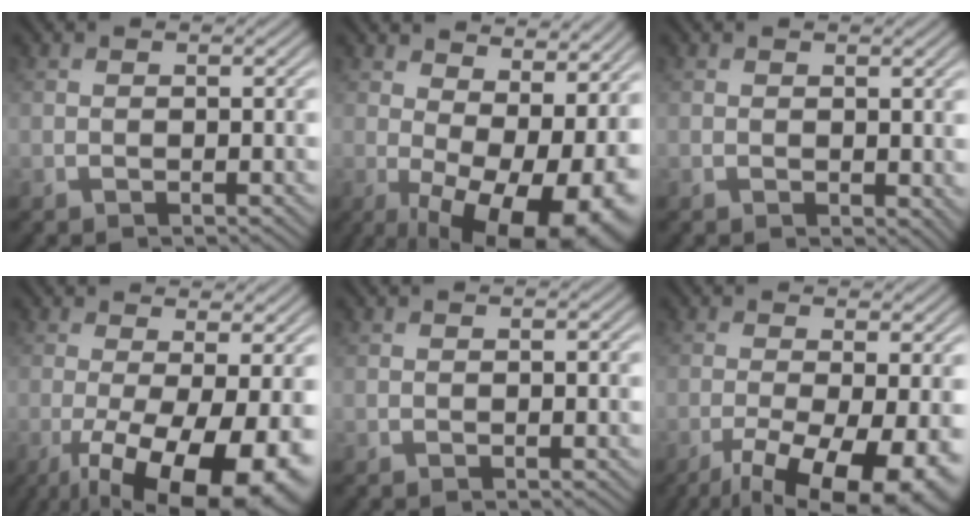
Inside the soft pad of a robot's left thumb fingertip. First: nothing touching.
{"total": 15.2, "force": [0.8, 7.6, 13.1], "torque": [-0.166, -0.015, 0.048]}
{"total": 1.2, "force": [0.4, 0.8, 0.7], "torque": [-0.008, -0.002, 0.011]}
{"total": 13.7, "force": [-4.8, 4.6, 12.0], "torque": [-0.194, -0.017, -0.061]}
{"total": 0.0}
{"total": 10.9, "force": [-5.2, 3.5, 9.0], "torque": [-0.159, -0.017, -0.075]}